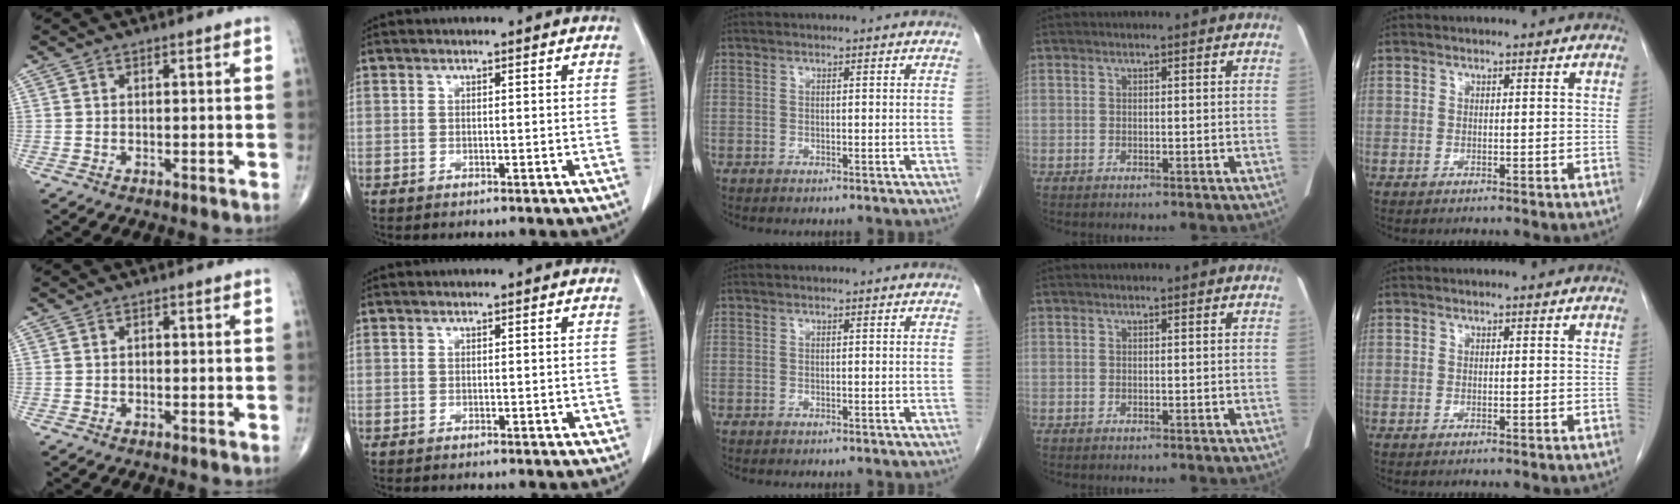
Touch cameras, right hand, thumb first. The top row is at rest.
{"thumb": {"total": 0.6, "force": [0.0, 0.4, 0.4], "torque": [-0.005, 0.001, 0.000]}, "index": {"total": 1.0, "force": [-0.2, 0.4, 0.9], "torque": [-0.012, 0.000, 0.002]}}